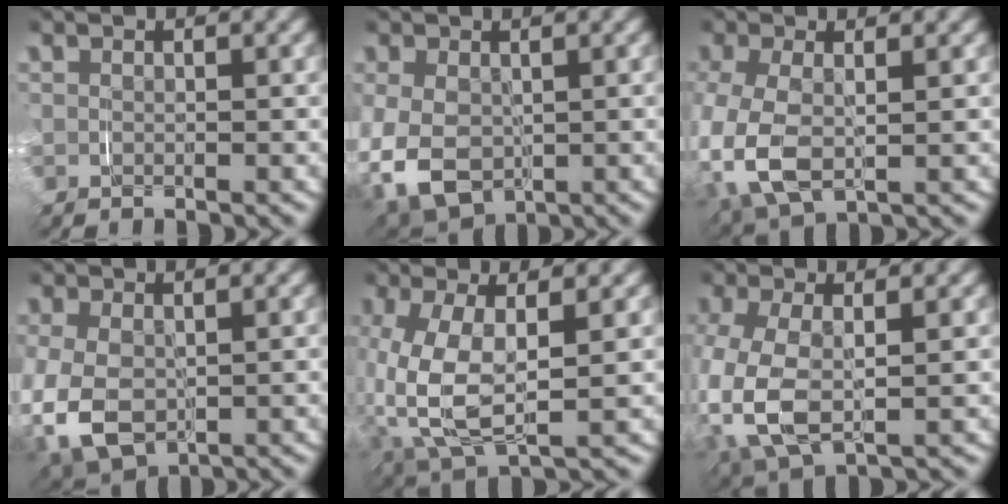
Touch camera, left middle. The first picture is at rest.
{"total": 10.2, "force": [-2.6, 8.6, 4.8], "torque": [-0.153, -0.052, -0.029]}
{"total": 7.9, "force": [-1.8, 5.7, 5.2], "torque": [-0.159, -0.033, -0.016]}
{"total": 8.5, "force": [-2.1, 7.0, 4.5], "torque": [-0.145, -0.044, -0.022]}
{"total": 8.4, "force": [-0.2, 5.0, 6.8], "torque": [-0.172, -0.022, 0.010]}
{"total": 8.6, "force": [-1.4, 5.9, 6.1], "torque": [-0.176, -0.029, -0.009]}